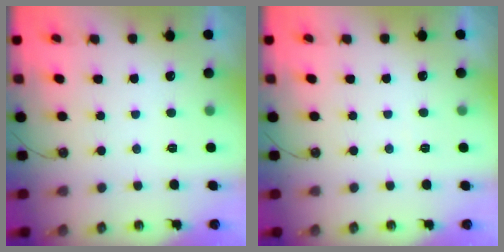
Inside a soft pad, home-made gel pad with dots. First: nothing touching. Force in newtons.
{"total": 2.7, "press": 2.7, "slide": 0.5}